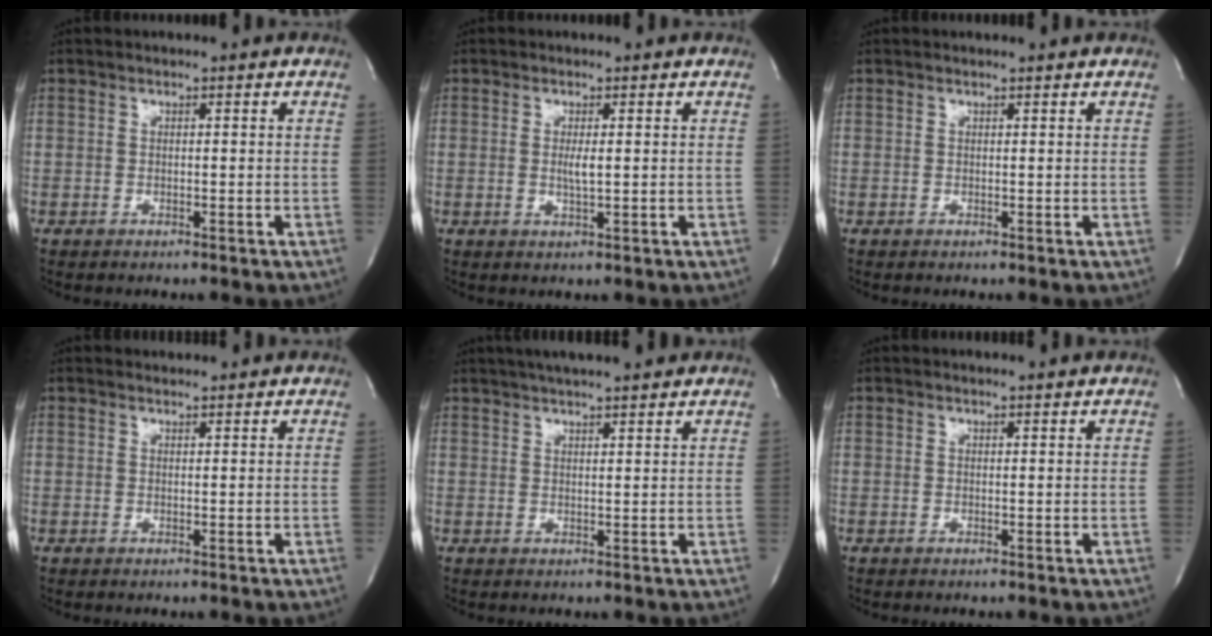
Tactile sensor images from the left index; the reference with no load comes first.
{"total": 1.8, "force": [0.2, 0.1, 1.8], "torque": [-0.040, -0.003, 0.004]}
{"total": 1.1, "force": [1.1, -0.1, 0.0], "torque": [-0.009, -0.001, 0.014]}
{"total": 1.7, "force": [1.7, 0.1, -0.1], "torque": [-0.012, 0.010, 0.029]}
{"total": 10.8, "force": [9.3, 0.9, 5.3], "torque": [-0.087, 0.026, 0.127]}
{"total": 1.8, "force": [1.8, -0.2, 0.1], "torque": [-0.009, -0.001, 0.022]}